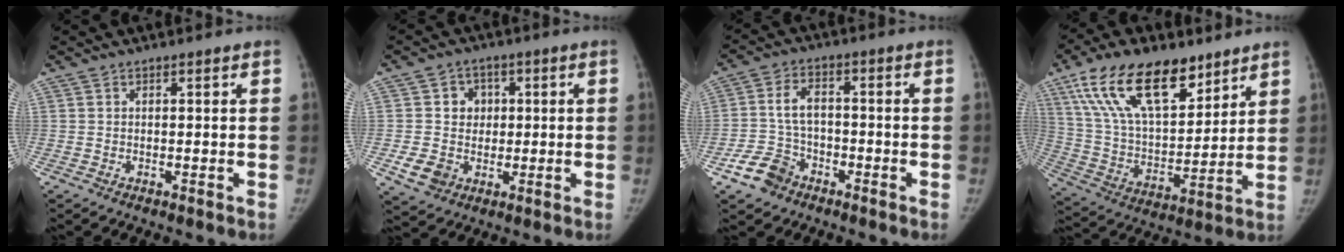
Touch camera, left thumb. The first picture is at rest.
{"total": 8.8, "force": [-0.1, 8.0, 3.6], "torque": [-0.023, 0.007, 0.004]}
{"total": 8.8, "force": [-4.7, 6.6, 3.4], "torque": [-0.050, 0.026, -0.087]}
{"total": 22.4, "force": [13.4, 10.7, 14.3], "torque": [-0.230, -0.038, 0.249]}